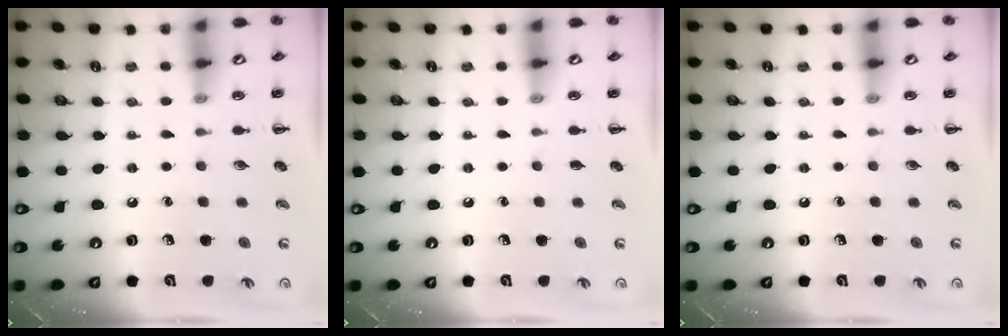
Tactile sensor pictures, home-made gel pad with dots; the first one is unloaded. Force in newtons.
{"total": 0.0}
{"total": 0.0}